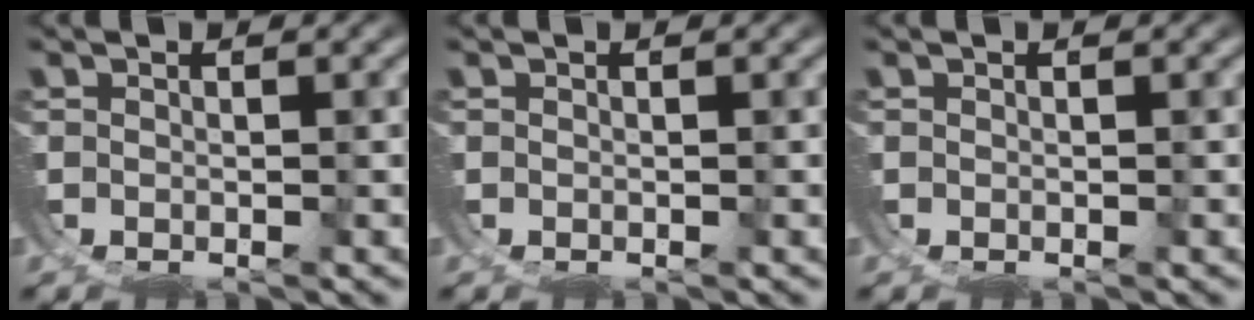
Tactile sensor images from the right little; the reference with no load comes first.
{"total": 0.0}
{"total": 0.0}